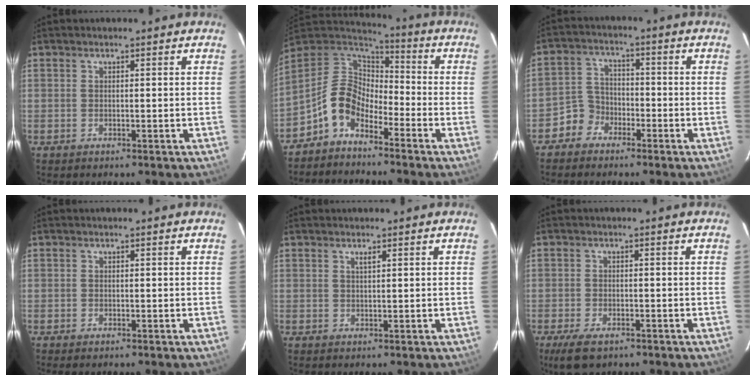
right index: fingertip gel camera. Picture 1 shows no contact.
{"total": 10.5, "force": [-6.2, 6.1, 5.9], "torque": [-0.122, 0.028, -0.128]}
{"total": 5.3, "force": [-3.4, 4.0, 0.2], "torque": [-0.007, 0.028, -0.069]}
{"total": 0.5, "force": [-0.4, 0.3, 0.2], "torque": [-0.005, -0.001, -0.008]}
{"total": 0.8, "force": [0.5, 0.1, 0.7], "torque": [-0.012, 0.002, 0.010]}
{"total": 5.8, "force": [-3.9, 2.6, 3.5], "torque": [-0.086, -0.016, -0.067]}